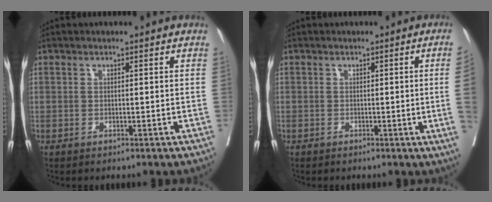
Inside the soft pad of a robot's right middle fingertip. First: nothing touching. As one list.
[{"total": 4.3, "force": [-0.5, -1.8, 3.8], "torque": [-0.046, -0.009, -0.004]}]